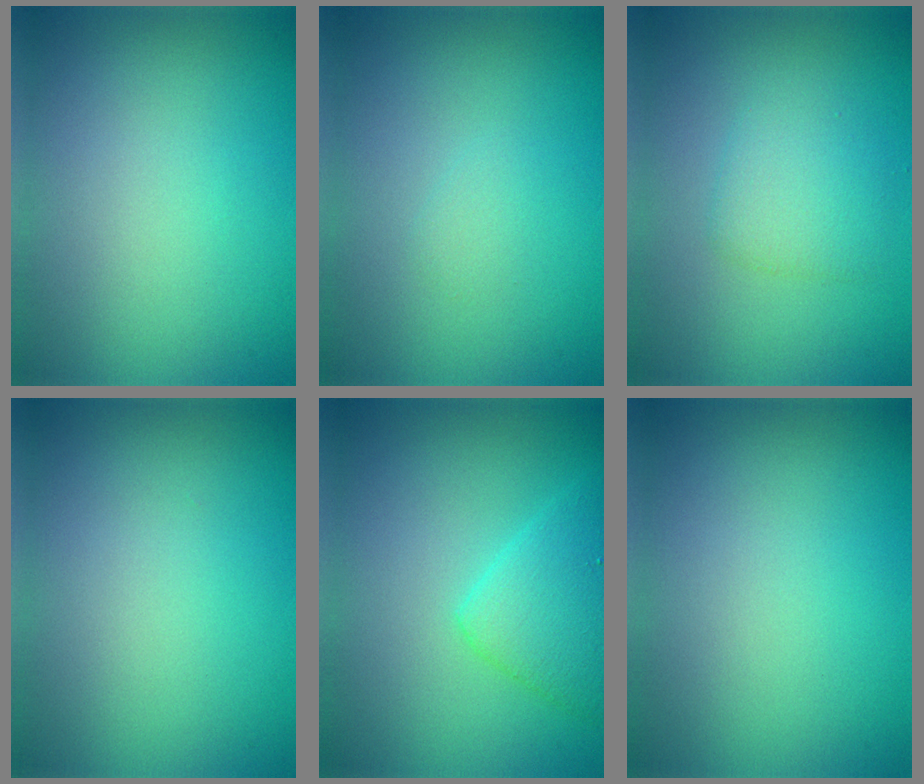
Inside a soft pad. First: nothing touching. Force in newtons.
{"total": 0.7, "press": 0.7, "slide": 0.1}
{"total": 2.7, "press": 2.7, "slide": 0.1}
{"total": 0.0}
{"total": 3.7, "press": 3.7, "slide": 0.1}
{"total": 0.0}